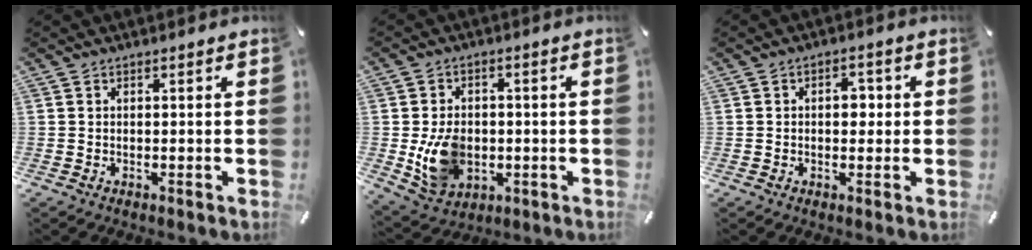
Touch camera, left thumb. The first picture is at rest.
{"total": 10.7, "force": [-1.4, 8.5, 6.5], "torque": [-0.118, 0.003, -0.025]}
{"total": 4.1, "force": [0.0, 2.7, 3.1], "torque": [-0.037, 0.001, -0.009]}